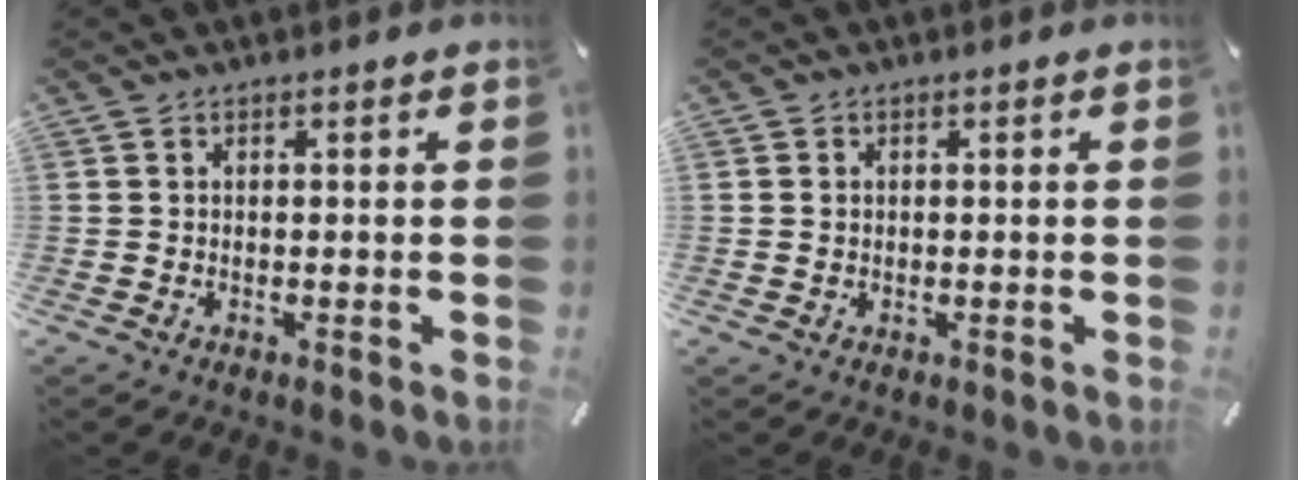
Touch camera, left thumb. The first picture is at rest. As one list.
[{"total": 1.1, "force": [0.2, 1.0, 0.4], "torque": [-0.007, 0.007, 0.001]}]